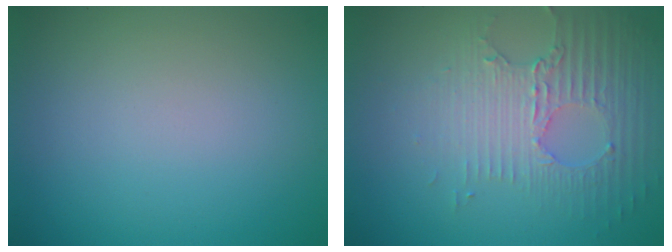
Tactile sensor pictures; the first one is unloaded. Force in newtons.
{"total": 3.5, "press": 3.2, "slide": 1.5}